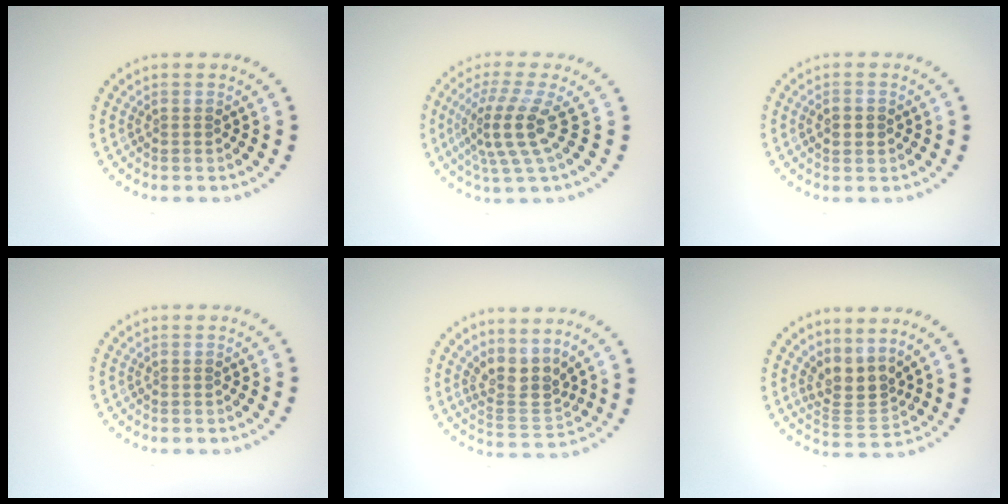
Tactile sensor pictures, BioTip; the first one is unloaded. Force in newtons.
{"total": 4.3, "press": 3.1, "slide": 3.0}
{"total": 1.9, "press": 1.9, "slide": 0.1}
{"total": 0.0}
{"total": 3.3, "press": 2.5, "slide": 2.1}
{"total": 3.2, "press": 2.3, "slide": 2.2}